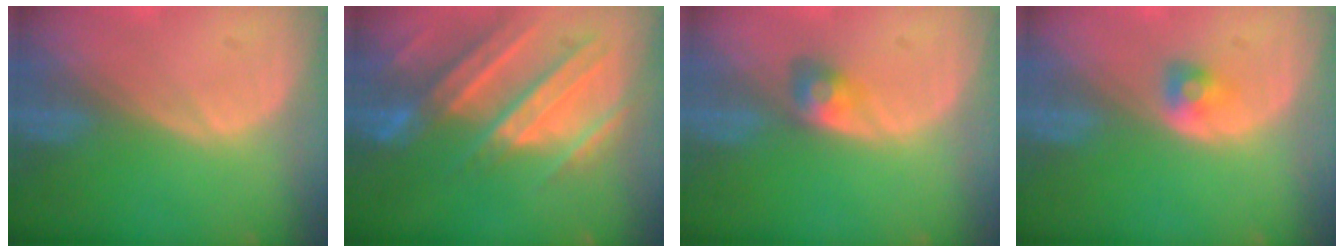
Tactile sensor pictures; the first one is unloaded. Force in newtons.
{"total": 10.9, "press": 9.8, "slide": 4.9}
{"total": 3.0, "press": 2.5, "slide": 1.5}
{"total": 2.0, "press": 2.0, "slide": 0.3}